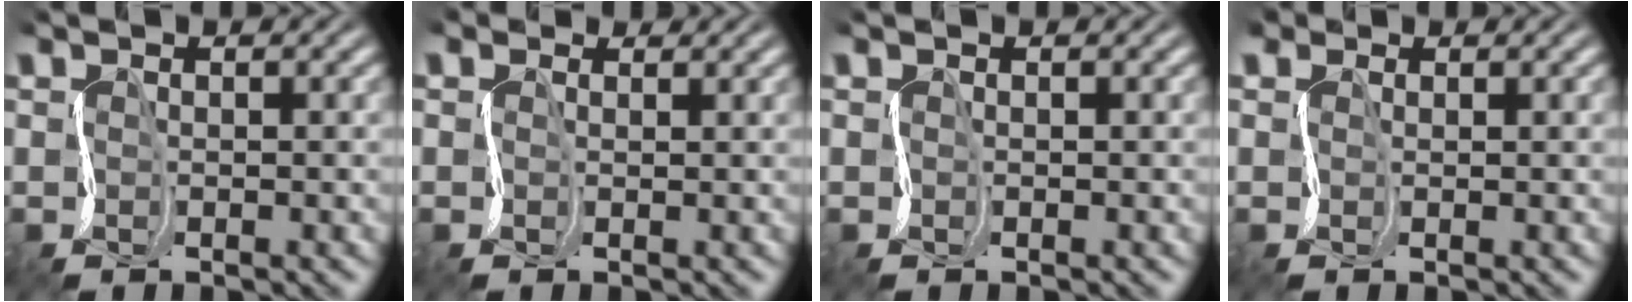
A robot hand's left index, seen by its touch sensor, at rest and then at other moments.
{"total": 1.0, "force": [0.2, 0.9, 0.4], "torque": [-0.003, 0.002, -0.002]}
{"total": 0.0}
{"total": 1.4, "force": [0.4, 1.2, 0.6], "torque": [-0.002, 0.006, -0.002]}